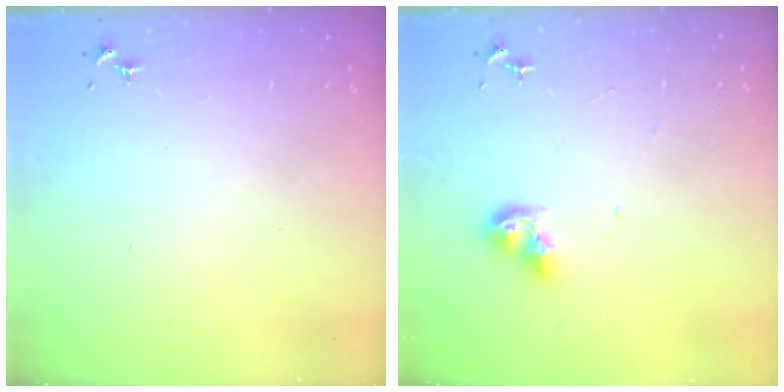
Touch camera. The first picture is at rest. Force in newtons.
{"total": 9.4, "press": 9.4, "slide": 1.1}